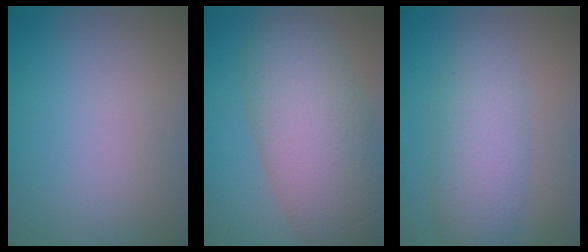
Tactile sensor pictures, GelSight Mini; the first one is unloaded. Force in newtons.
{"total": 9.5, "press": 9.5, "slide": 0.6}
{"total": 4.9, "press": 4.9, "slide": 0.2}